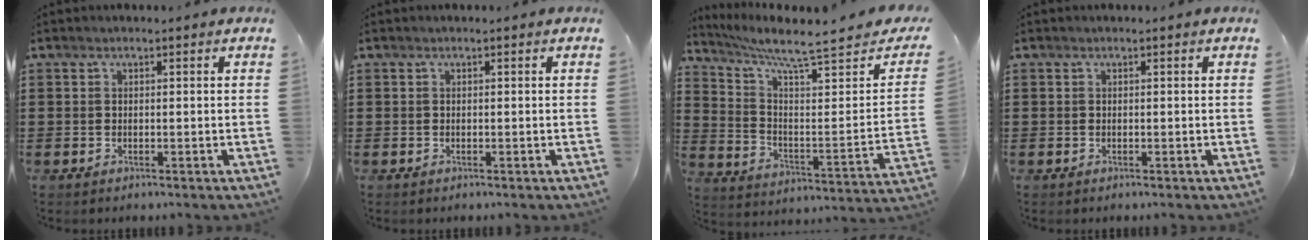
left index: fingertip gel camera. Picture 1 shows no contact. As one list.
[{"total": 0.0}, {"total": 7.1, "force": [6.1, 0.3, 3.5], "torque": [-0.091, -0.053, 0.097]}, {"total": 0.0}]